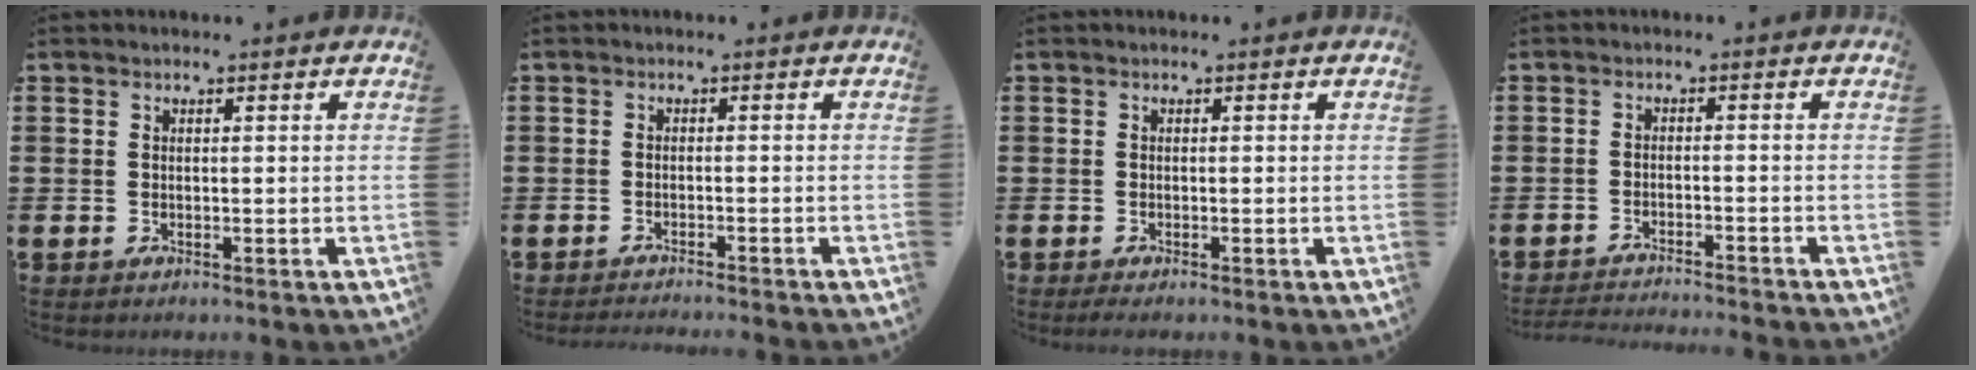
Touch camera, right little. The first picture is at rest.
{"total": 1.0, "force": [-1.0, -0.2, 0.0], "torque": [-0.001, 0.001, -0.021]}
{"total": 0.6, "force": [-0.4, 0.1, 0.4], "torque": [-0.008, -0.002, -0.007]}
{"total": 2.2, "force": [-2.2, -0.3, 0.2], "torque": [-0.002, 0.001, -0.045]}